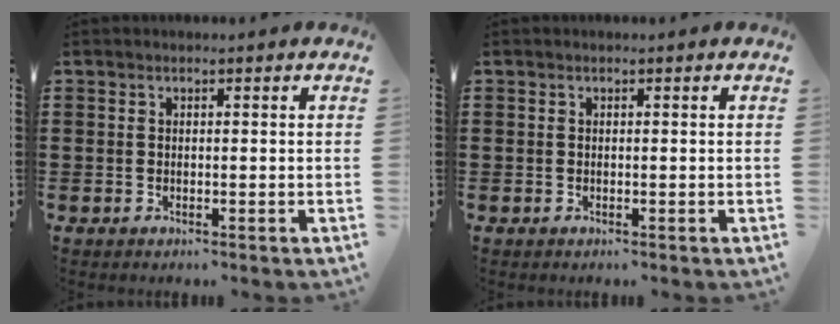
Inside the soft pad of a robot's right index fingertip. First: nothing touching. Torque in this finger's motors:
{"motor_torque": [0.00, 2.14, 0.00, 0.00]}